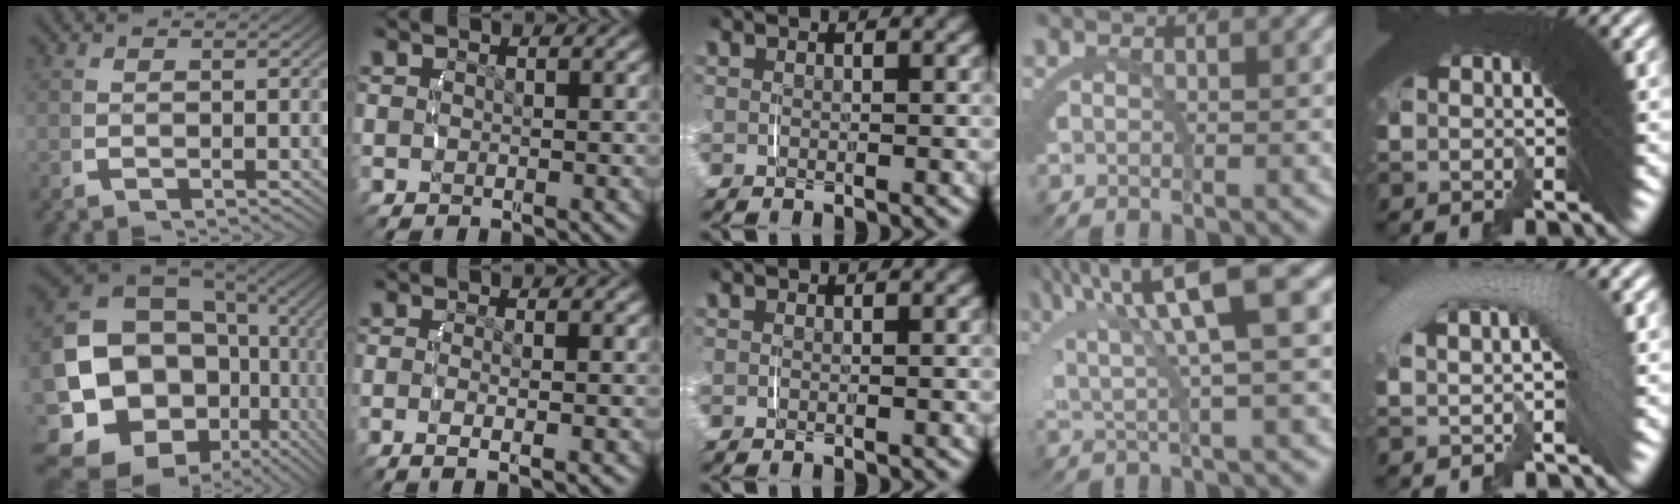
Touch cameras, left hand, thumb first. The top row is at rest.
{"thumb": {"total": 21.4, "force": [-4.0, 16.2, 13.4], "torque": [-0.284, -0.081, -0.046]}, "index": {"total": 2.3, "force": [-1.2, 0.4, 2.0], "torque": [-0.050, -0.011, -0.014]}, "ring": {"total": 7.9, "force": [3.2, 2.1, 6.9], "torque": [-0.116, 0.015, 0.051]}, "little": {"total": 5.2, "force": [0.7, 2.7, 4.4], "torque": [-0.073, 0.019, 0.004]}}